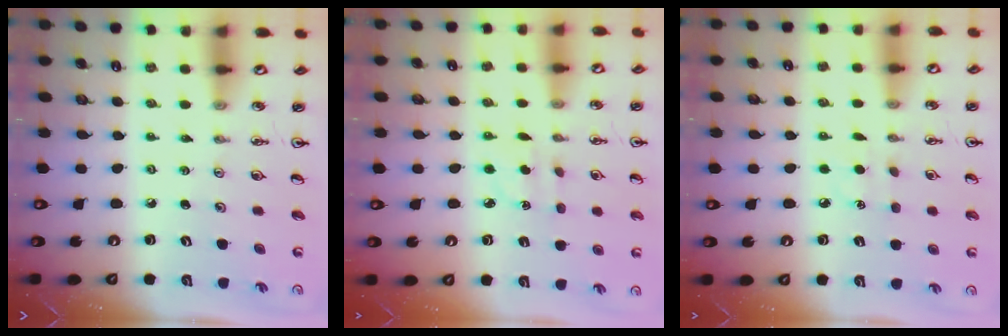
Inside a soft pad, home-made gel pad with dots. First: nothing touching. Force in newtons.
{"total": 3.0, "press": 2.9, "slide": 0.8}
{"total": 4.5, "press": 4.4, "slide": 0.6}